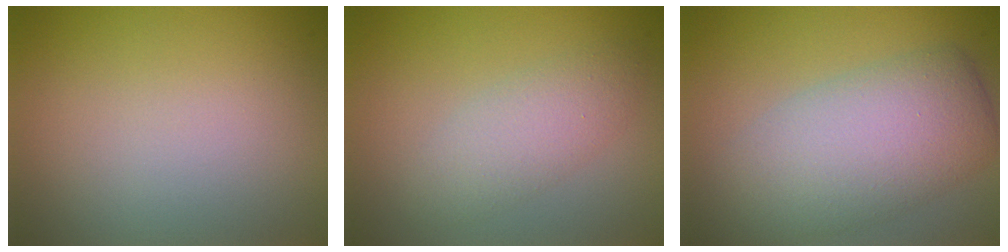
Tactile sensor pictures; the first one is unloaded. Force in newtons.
{"total": 2.7, "press": 2.7, "slide": 0.1}
{"total": 7.2, "press": 7.2, "slide": 0.6}